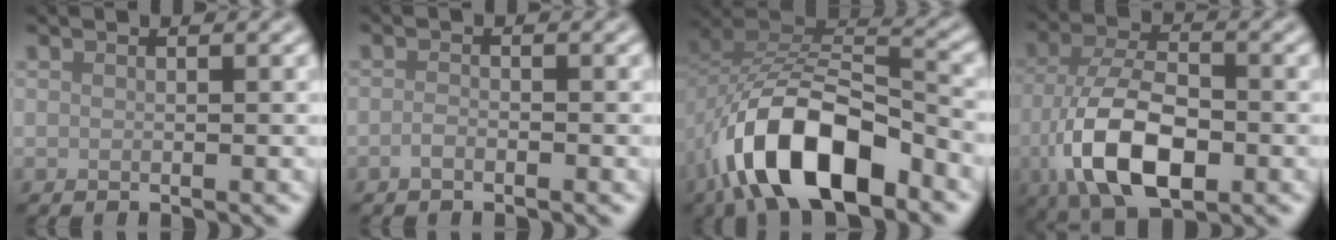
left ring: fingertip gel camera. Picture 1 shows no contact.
{"total": 0.9, "force": [-0.6, 0.3, 0.6], "torque": [-0.013, 0.001, -0.014]}
{"total": 11.3, "force": [-6.0, 5.4, 8.0], "torque": [-0.145, 0.002, -0.109]}
{"total": 10.1, "force": [-3.6, 5.1, 8.0], "torque": [-0.164, -0.008, -0.074]}